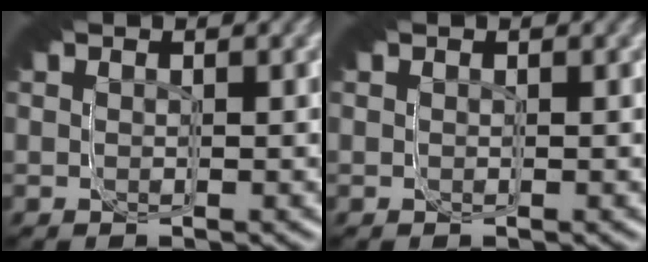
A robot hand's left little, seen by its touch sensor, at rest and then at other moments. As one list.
[{"total": 0.0}]